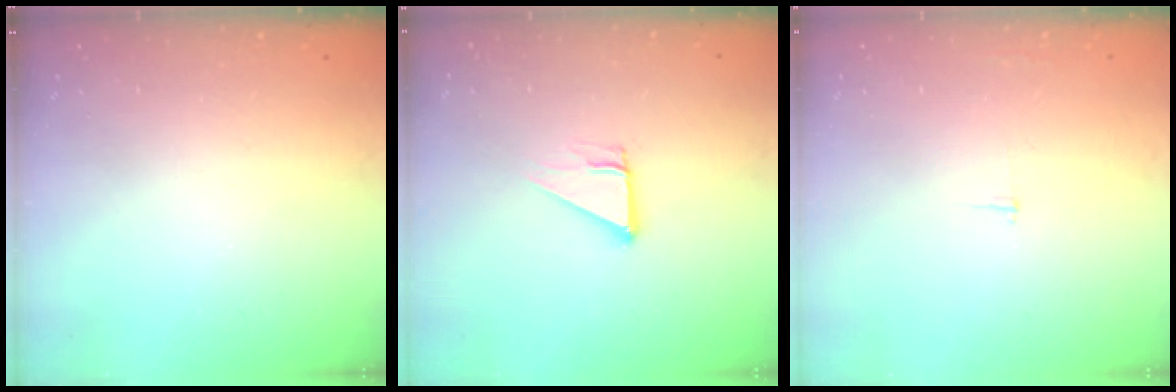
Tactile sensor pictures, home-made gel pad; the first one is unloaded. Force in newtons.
{"total": 4.2, "press": 4.2, "slide": 0.3}
{"total": 2.3, "press": 2.3, "slide": 0.2}